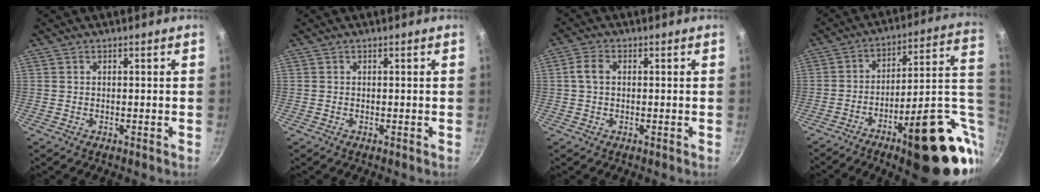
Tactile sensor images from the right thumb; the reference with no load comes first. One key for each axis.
{"total": 0.0}
{"total": 3.2, "fx": 0.3, "fy": 2.2, "fz": 2.3, "tx": -0.048, "ty": 0.010, "tz": 0.002}
{"total": 26.9, "fx": -5.5, "fy": 10.0, "fz": 24.3, "tx": -0.297, "ty": 0.012, "tz": -0.067}